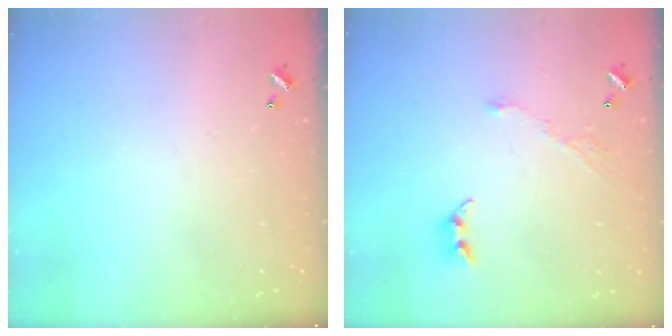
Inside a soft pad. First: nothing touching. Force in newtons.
{"total": 5.4, "press": 5.3, "slide": 0.7}